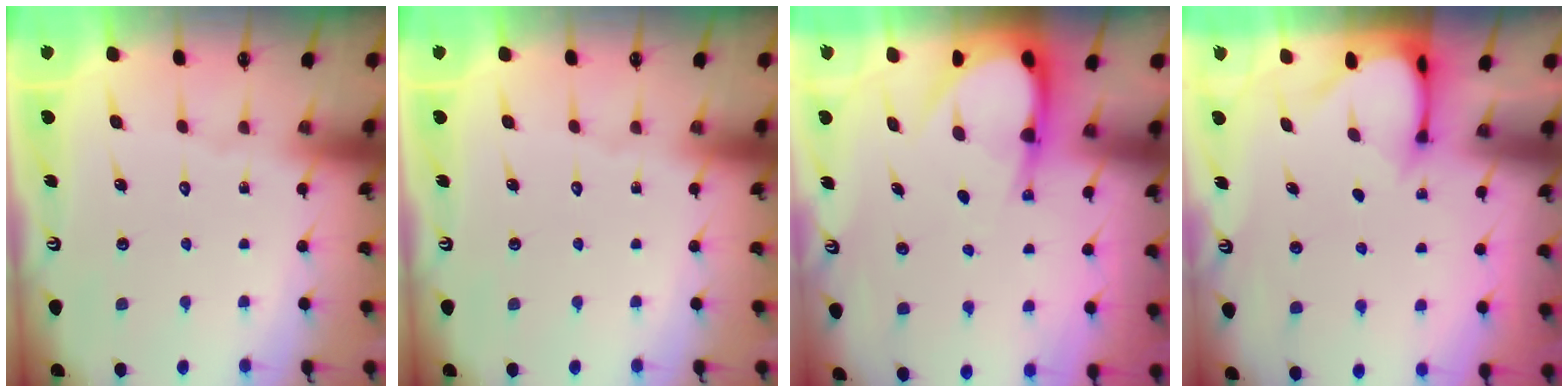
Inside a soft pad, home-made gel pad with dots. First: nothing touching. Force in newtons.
{"total": 0.0}
{"total": 6.7, "press": 6.7, "slide": 0.9}
{"total": 3.5, "press": 3.4, "slide": 0.3}